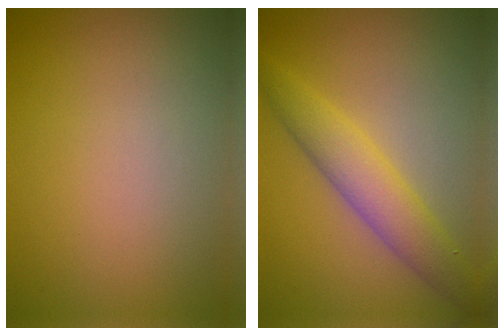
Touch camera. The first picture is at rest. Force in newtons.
{"total": 4.5, "press": 4.5, "slide": 0.2}